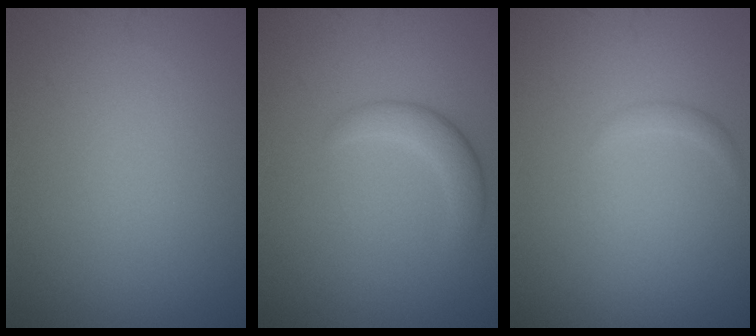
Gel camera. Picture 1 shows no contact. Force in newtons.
{"total": 2.5, "press": 2.5, "slide": 0.2}
{"total": 0.8, "press": 0.8, "slide": 0.1}